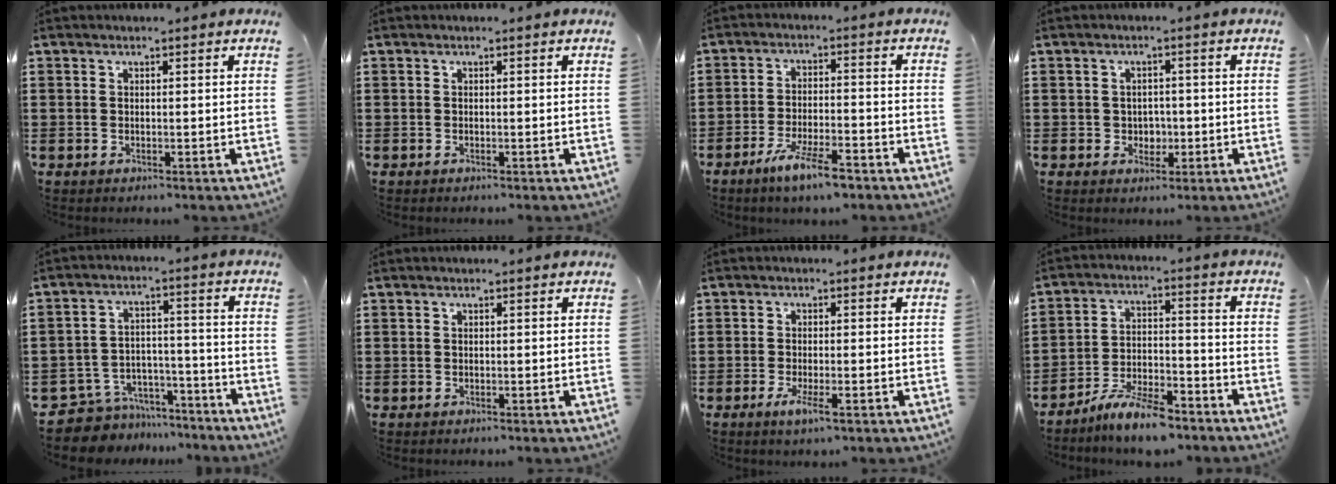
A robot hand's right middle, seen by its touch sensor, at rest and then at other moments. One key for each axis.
{"total": 0.0}
{"total": 6.5, "fx": -4.5, "fy": 1.1, "fz": 4.5, "tx": -0.089, "ty": -0.003, "tz": -0.082}
{"total": 2.2, "fx": -0.3, "fy": 2.0, "fz": 0.8, "tx": -0.015, "ty": 0.003, "tz": -0.013}
{"total": 7.7, "fx": -7.5, "fy": 1.8, "fz": 0.4, "tx": -0.014, "ty": 0.018, "tz": -0.151}
{"total": 0.0}
{"total": 2.8, "fx": -1.3, "fy": 0.5, "fz": 2.5, "tx": -0.048, "ty": -0.006, "tz": -0.024}
{"total": 8.2, "fx": -7.2, "fy": 1.4, "fz": 3.8, "tx": -0.072, "ty": 0.009, "tz": -0.136}